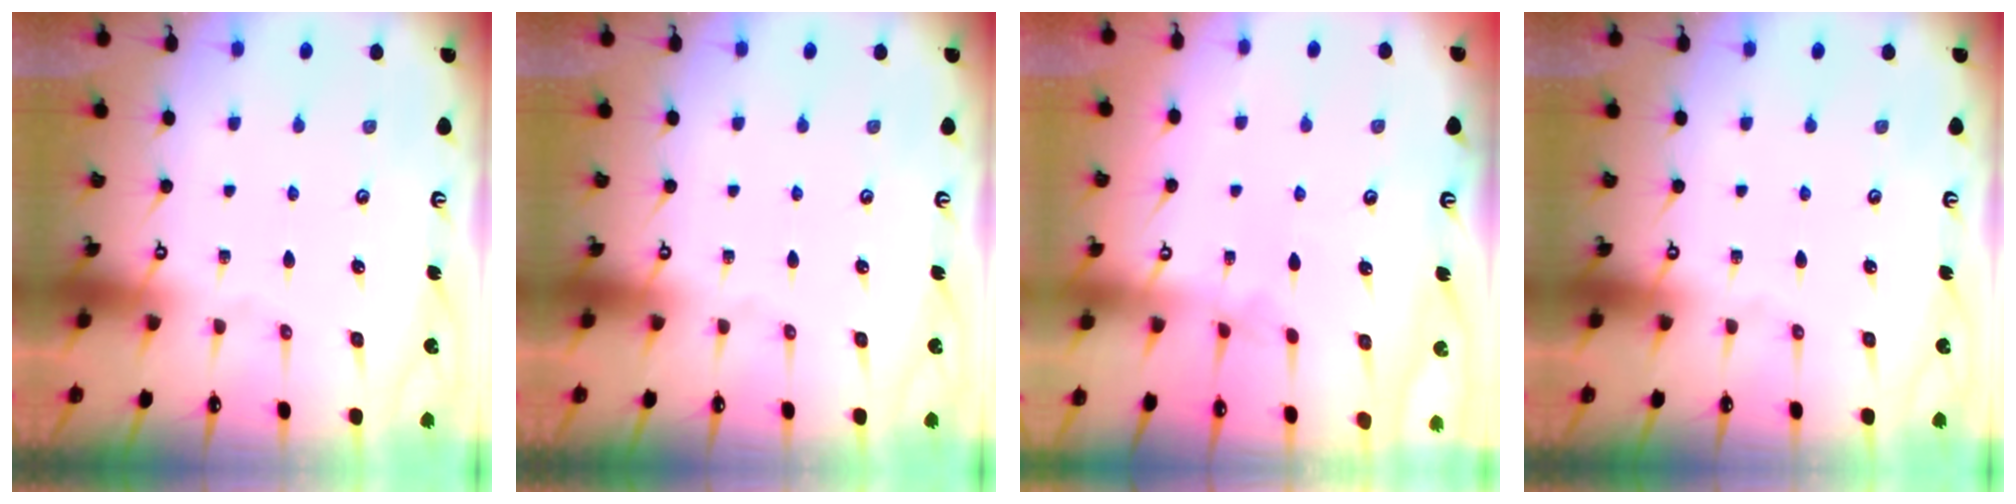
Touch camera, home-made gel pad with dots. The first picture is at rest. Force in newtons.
{"total": 0.0}
{"total": 3.4, "press": 3.4, "slide": 0.2}
{"total": 0.0}